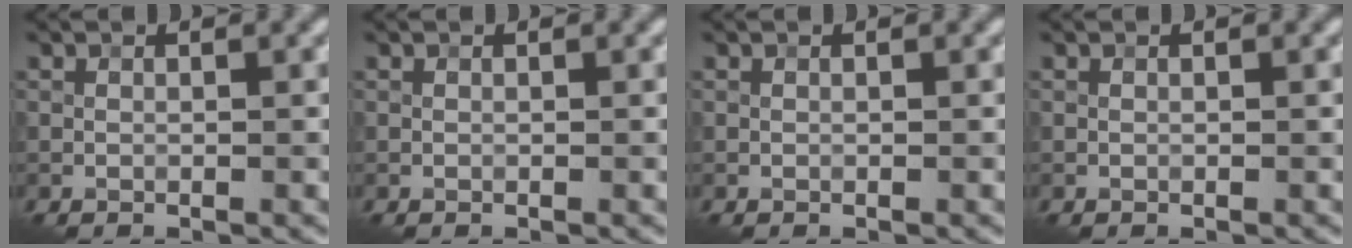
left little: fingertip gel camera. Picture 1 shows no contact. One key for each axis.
{"total": 0.0}
{"total": 0.0}
{"total": 0.0}